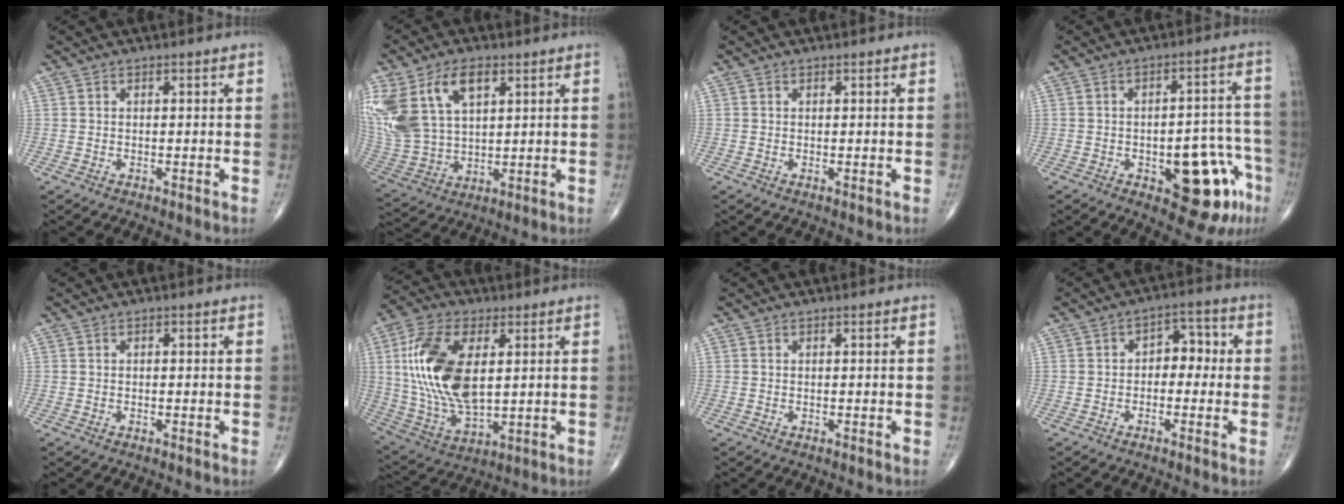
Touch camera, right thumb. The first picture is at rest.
{"total": 20.0, "force": [8.3, 12.0, 13.7], "torque": [-0.308, 0.001, 0.169]}
{"total": 0.0}
{"total": 14.6, "force": [-6.2, 6.2, 11.7], "torque": [-0.109, 0.044, -0.069]}
{"total": 0.0}
{"total": 19.5, "force": [3.6, 10.2, 16.3], "torque": [-0.323, -0.011, 0.070]}
{"total": 0.0}
{"total": 5.3, "force": [-0.4, 3.7, 3.8], "torque": [-0.020, 0.028, -0.017]}